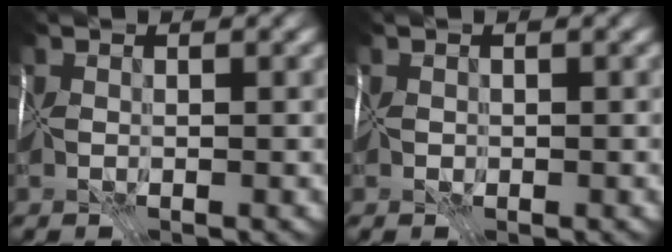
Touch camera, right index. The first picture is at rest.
{"total": 0.6, "force": [-0.1, 0.5, 0.3], "torque": [-0.004, -0.003, 0.001]}